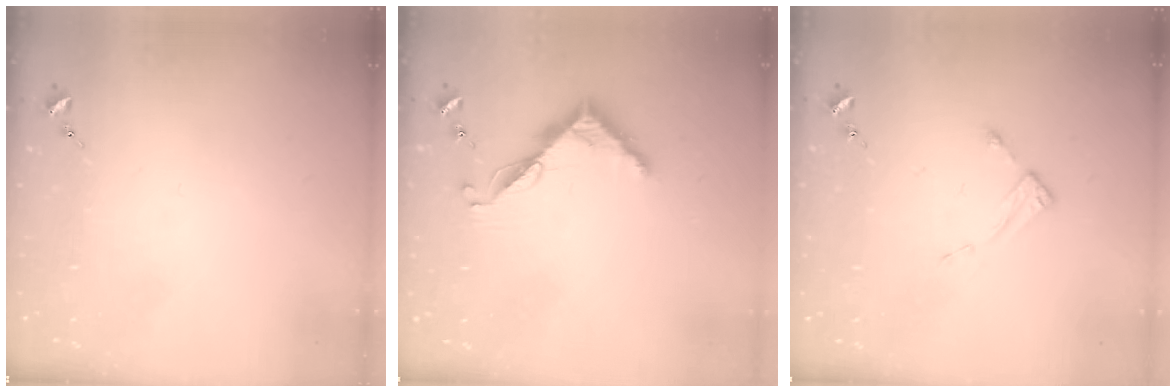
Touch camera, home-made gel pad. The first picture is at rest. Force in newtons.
{"total": 7.5, "press": 7.4, "slide": 0.6}
{"total": 2.6, "press": 2.6, "slide": 0.3}